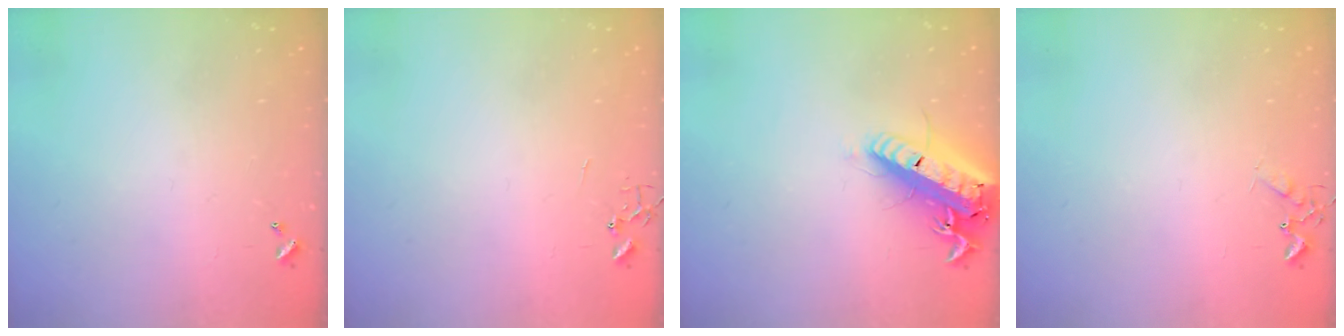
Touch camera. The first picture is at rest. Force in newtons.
{"total": 0.0}
{"total": 20.0, "press": 19.7, "slide": 4.0}
{"total": 6.1, "press": 6.0, "slide": 0.8}